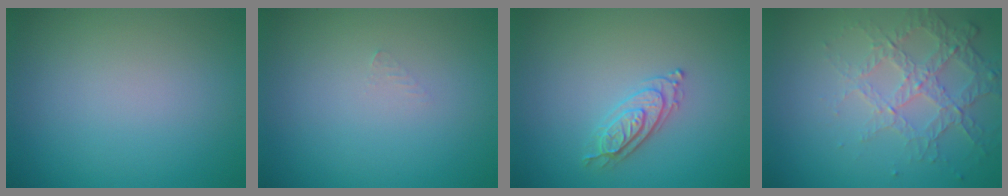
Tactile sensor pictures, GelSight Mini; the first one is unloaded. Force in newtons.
{"total": 0.7, "press": 0.7, "slide": 0.1}
{"total": 2.2, "press": 2.2, "slide": 0.4}
{"total": 4.2, "press": 3.0, "slide": 2.9}